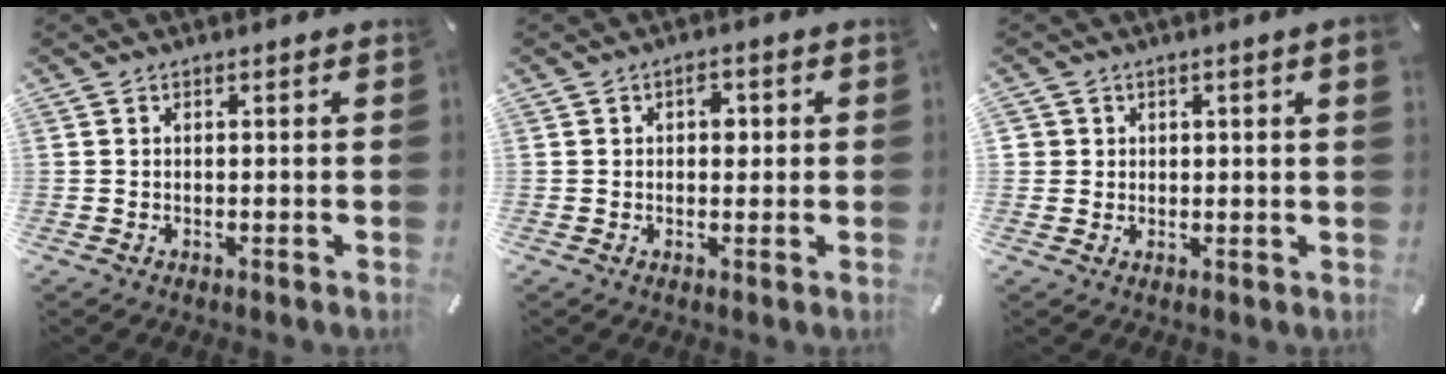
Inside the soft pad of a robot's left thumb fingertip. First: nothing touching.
{"total": 2.8, "force": [0.4, 2.0, 1.9], "torque": [-0.016, 0.000, -0.001]}
{"total": 1.5, "force": [0.8, 0.9, 1.0], "torque": [-0.021, 0.002, 0.014]}